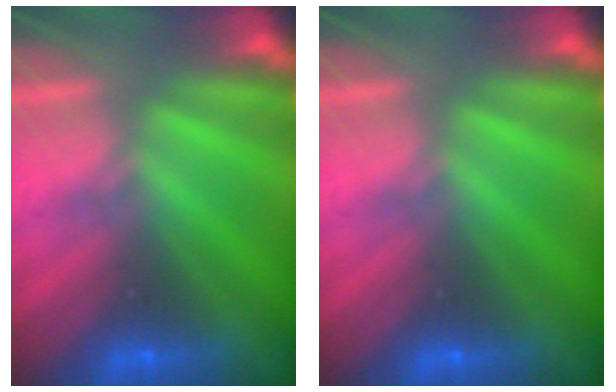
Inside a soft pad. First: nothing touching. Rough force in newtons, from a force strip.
{"total": 0.0}